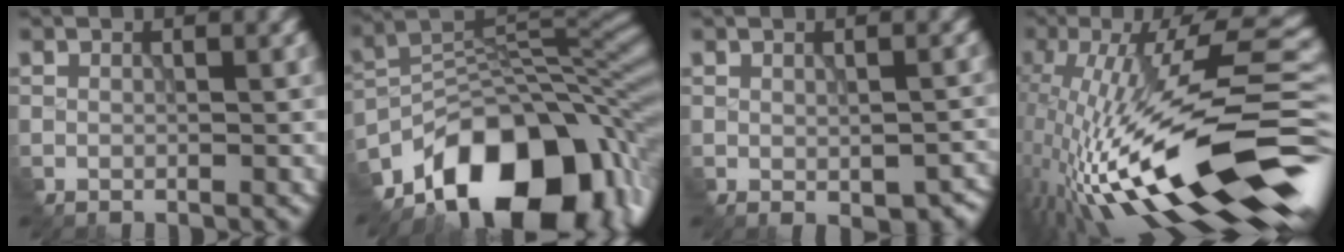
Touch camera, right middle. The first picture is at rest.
{"total": 14.4, "force": [-8.7, 7.6, 8.5], "torque": [-0.134, 0.006, -0.144]}
{"total": 2.9, "force": [-1.3, 1.5, 2.2], "torque": [-0.029, -0.009, -0.007]}
{"total": 17.1, "force": [-2.6, 5.5, 15.9], "torque": [-0.281, 0.037, -0.057]}